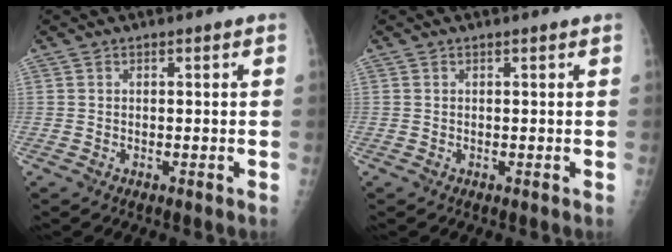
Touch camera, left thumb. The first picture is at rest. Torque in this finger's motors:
{"motor_torque": [0.00, 0.00, 0.00, 0.00, 0.00]}